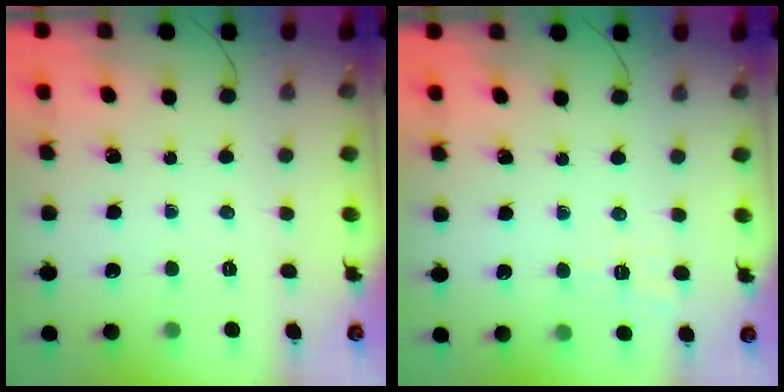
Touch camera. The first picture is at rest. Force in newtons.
{"total": 1.8, "press": 0.2, "slide": 1.8}